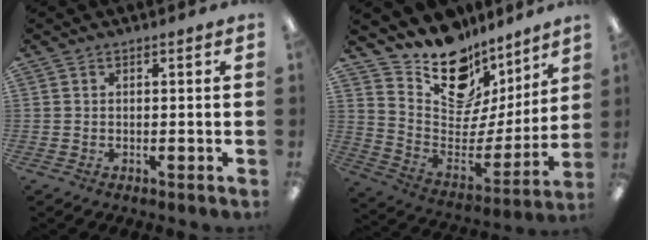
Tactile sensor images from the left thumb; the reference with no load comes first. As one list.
[{"total": 17.3, "force": [13.4, 9.2, 5.7], "torque": [-0.095, -0.118, 0.238]}]